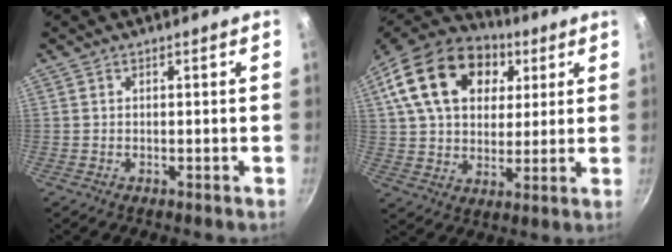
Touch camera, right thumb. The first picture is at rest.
{"total": 23.0, "force": [7.9, 16.0, 14.5], "torque": [-0.247, 0.010, 0.127]}